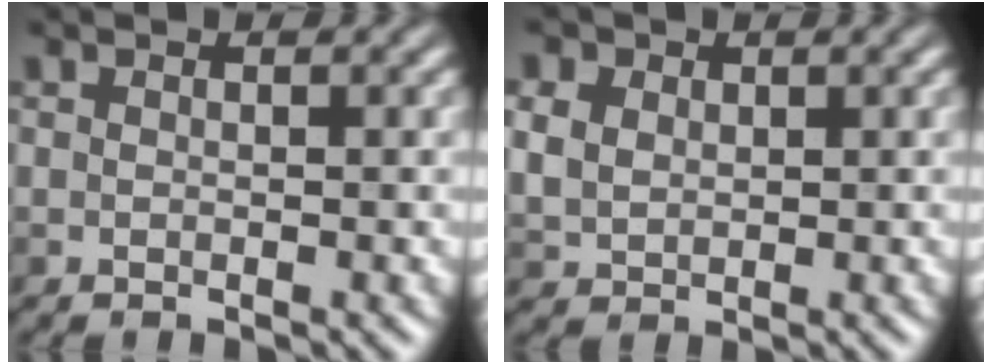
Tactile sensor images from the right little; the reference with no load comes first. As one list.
[{"total": 4.3, "force": [1.9, 3.2, 2.3], "torque": [-0.075, 0.014, 0.032]}]